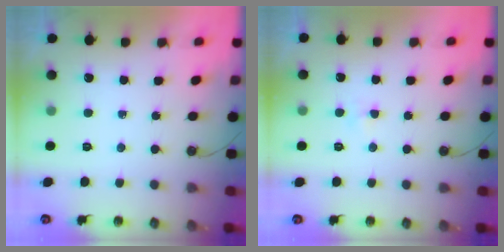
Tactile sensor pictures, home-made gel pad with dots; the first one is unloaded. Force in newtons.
{"total": 2.1, "press": 2.0, "slide": 0.3}